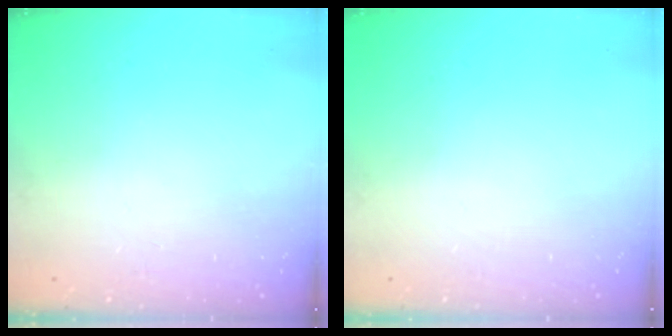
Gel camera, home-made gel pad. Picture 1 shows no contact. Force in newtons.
{"total": 0.0}